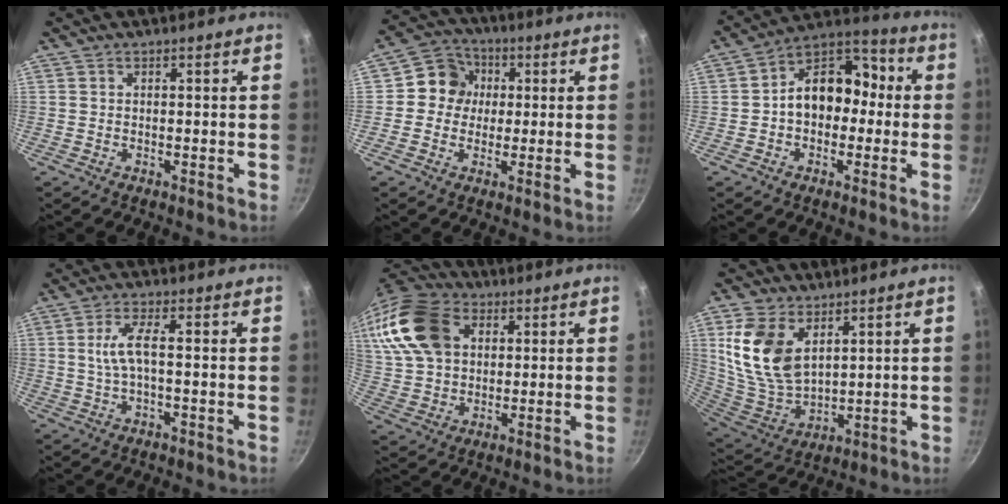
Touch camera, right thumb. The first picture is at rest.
{"total": 8.0, "force": [0.9, 7.5, 2.6], "torque": [-0.002, 0.015, -0.005]}
{"total": 13.9, "force": [-0.3, 10.5, 9.2], "torque": [-0.081, 0.055, -0.025]}
{"total": 5.2, "force": [0.1, 1.4, 5.0], "torque": [-0.113, 0.011, 0.001]}
{"total": 20.0, "force": [6.2, 14.4, 12.4], "torque": [-0.245, 0.013, 0.110]}
{"total": 15.1, "force": [5.8, 9.3, 10.5], "torque": [-0.197, -0.037, 0.128]}